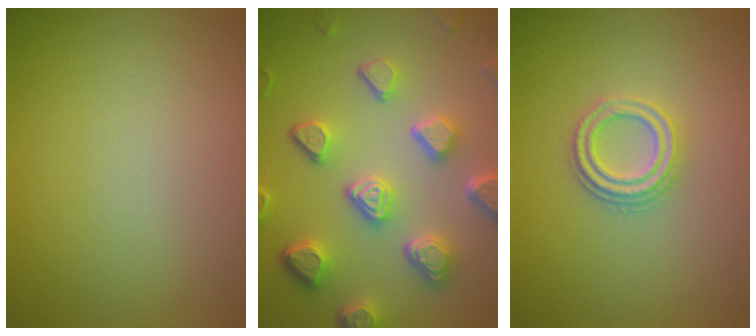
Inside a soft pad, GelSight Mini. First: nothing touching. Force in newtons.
{"total": 7.1, "press": 5.5, "slide": 4.5}
{"total": 2.7, "press": 2.5, "slide": 1.2}